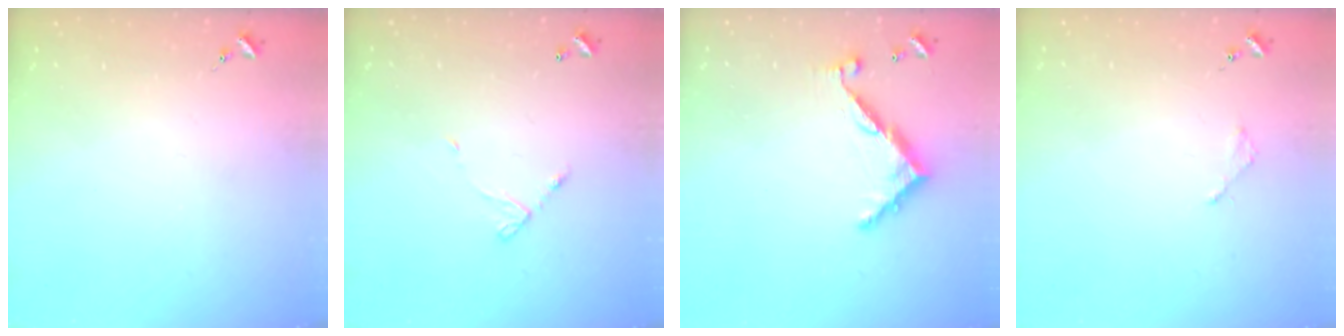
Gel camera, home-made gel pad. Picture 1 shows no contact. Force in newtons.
{"total": 5.5, "press": 5.5, "slide": 0.3}
{"total": 9.0, "press": 9.0, "slide": 0.7}
{"total": 2.0, "press": 2.0, "slide": 0.3}